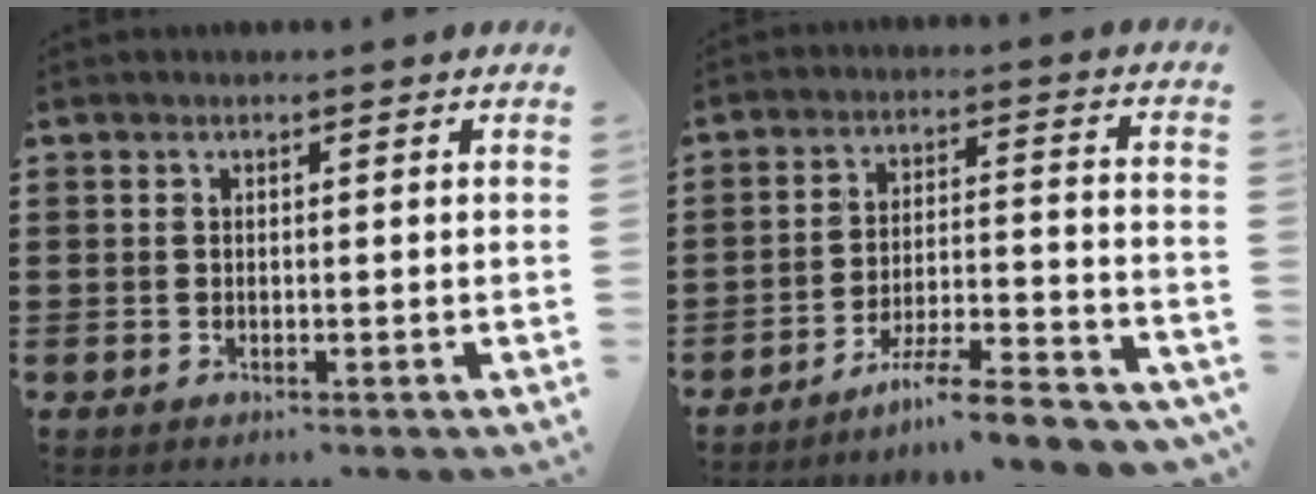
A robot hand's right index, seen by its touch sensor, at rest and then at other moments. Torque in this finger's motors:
{"motor_torque": [0.62, 0.57, 0.38, 0.04]}